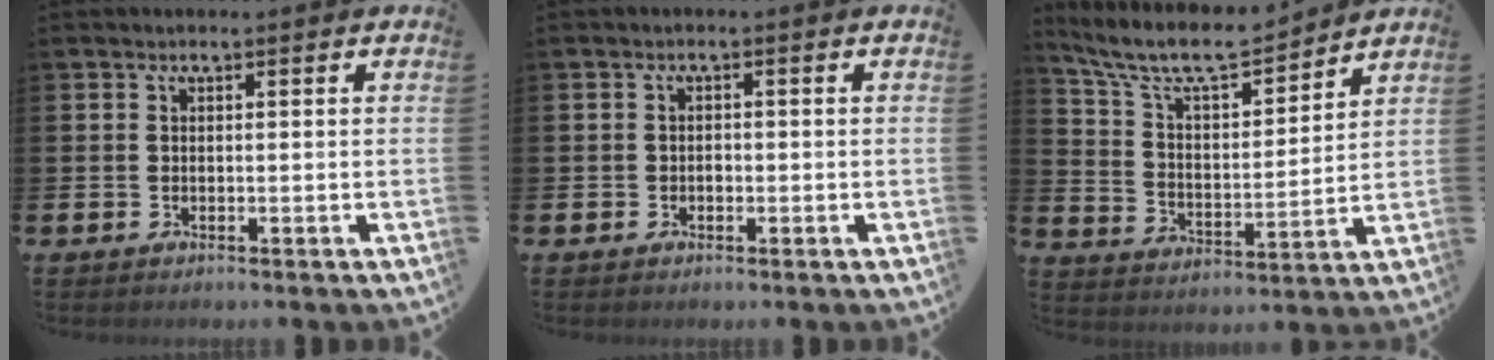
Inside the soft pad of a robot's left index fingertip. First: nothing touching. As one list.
[{"total": 0.9, "force": [-0.3, 0.8, 0.4], "torque": [-0.008, 0.003, -0.006]}, {"total": 8.9, "force": [8.1, 2.1, 3.1], "torque": [-0.102, -0.048, 0.143]}]